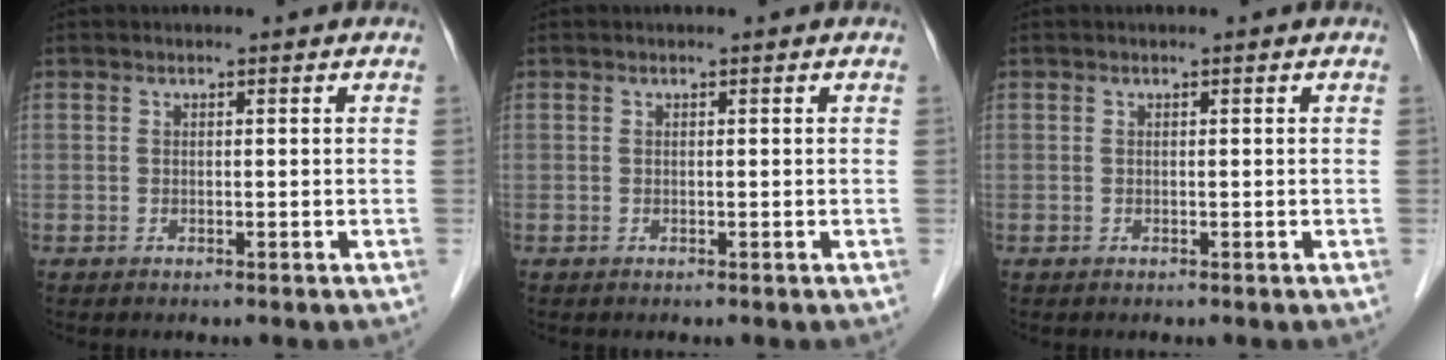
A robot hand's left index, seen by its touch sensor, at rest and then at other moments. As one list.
[{"total": 0.0}, {"total": 0.0}]